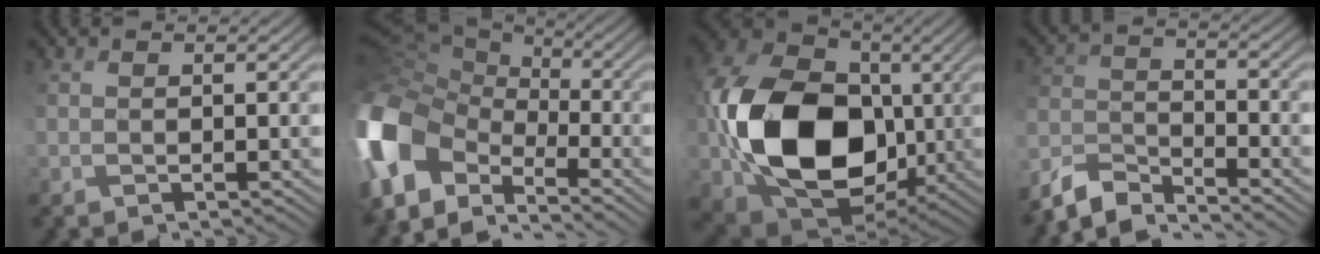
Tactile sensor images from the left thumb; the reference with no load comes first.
{"total": 14.3, "force": [-5.0, 9.9, 9.2], "torque": [-0.265, -0.012, -0.090]}
{"total": 16.2, "force": [-0.3, 12.3, 10.6], "torque": [-0.217, -0.003, 0.000]}
{"total": 7.8, "force": [-7.1, 2.0, 2.5], "torque": [-0.063, 0.007, -0.146]}